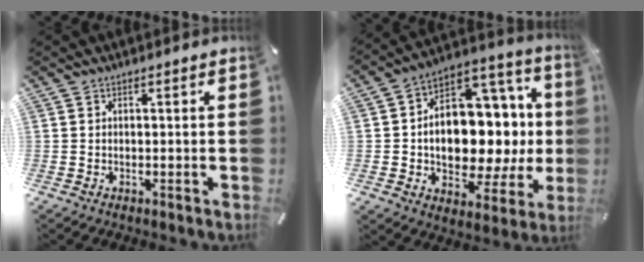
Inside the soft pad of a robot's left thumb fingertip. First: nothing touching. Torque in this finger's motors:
{"motor_torque": [2.50, 2.51, 0.66, 0.26, 0.47]}